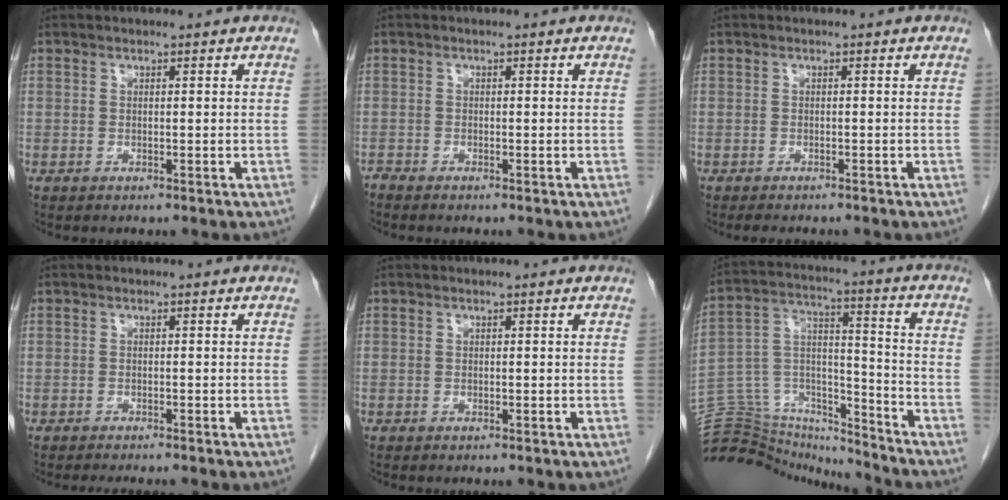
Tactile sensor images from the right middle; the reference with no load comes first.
{"total": 0.6, "force": [-0.6, -0.1, 0.0], "torque": [-0.005, -0.004, -0.013]}
{"total": 3.1, "force": [-2.7, 0.8, 1.4], "torque": [-0.020, -0.007, -0.032]}
{"total": 4.2, "force": [-3.7, 0.3, 1.9], "torque": [-0.019, -0.006, -0.048]}
{"total": 0.0}
{"total": 21.2, "force": [-20.5, 4.0, 3.7], "torque": [-0.095, 0.044, -0.325]}